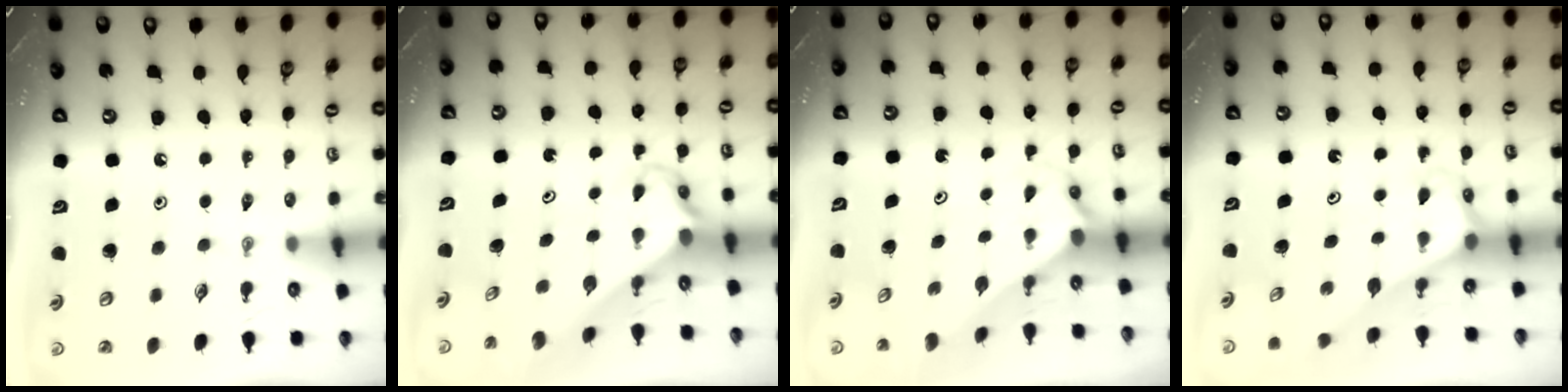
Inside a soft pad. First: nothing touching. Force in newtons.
{"total": 2.6, "press": 2.6, "slide": 0.3}
{"total": 1.8, "press": 1.8, "slide": 0.1}
{"total": 3.2, "press": 3.2, "slide": 0.2}